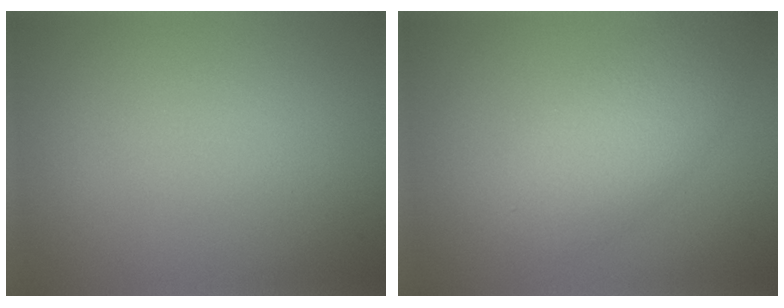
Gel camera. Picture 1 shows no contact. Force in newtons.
{"total": 5.0, "press": 5.0, "slide": 0.1}